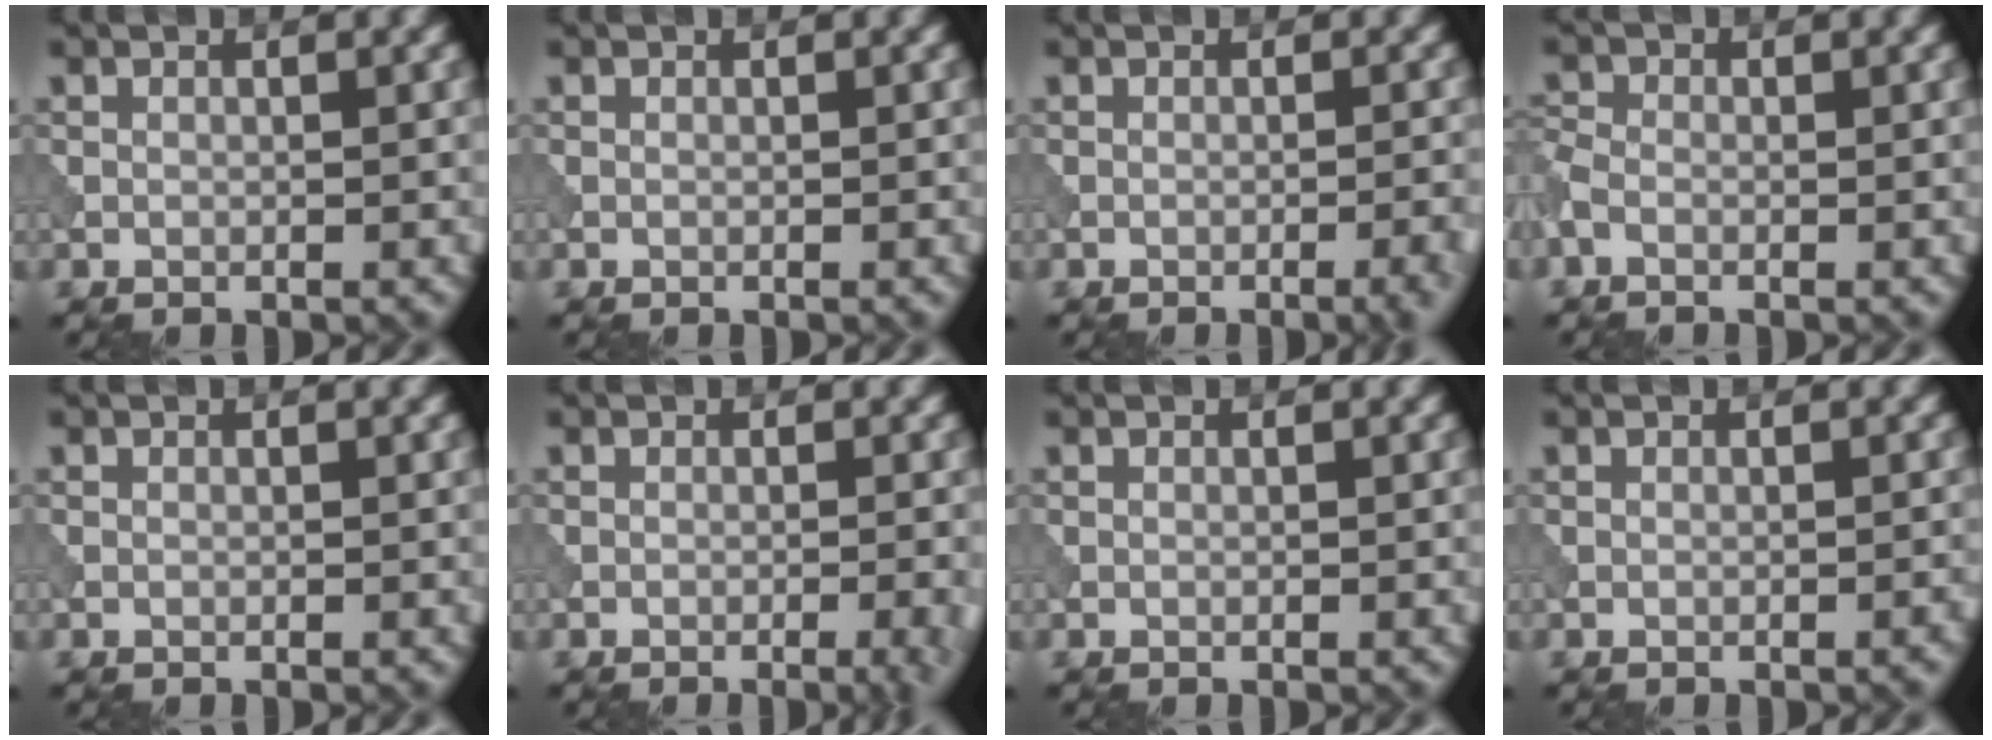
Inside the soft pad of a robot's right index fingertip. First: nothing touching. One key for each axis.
{"total": 0.0}
{"total": 2.9, "fx": -1.3, "fy": 0.8, "fz": 2.5, "tx": -0.022, "ty": 0.004, "tz": -0.020}
{"total": 1.7, "fx": -0.6, "fy": 1.2, "fz": 1.1, "tx": -0.030, "ty": -0.001, "tz": -0.021}
{"total": 0.0}
{"total": 3.1, "fx": -1.1, "fy": 1.0, "fz": 2.7, "tx": -0.021, "ty": 0.003, "tz": -0.015}
{"total": 0.0}
{"total": 0.7, "fx": -0.4, "fy": 0.2, "fz": 0.6, "tx": -0.006, "ty": 0.002, "tz": -0.008}